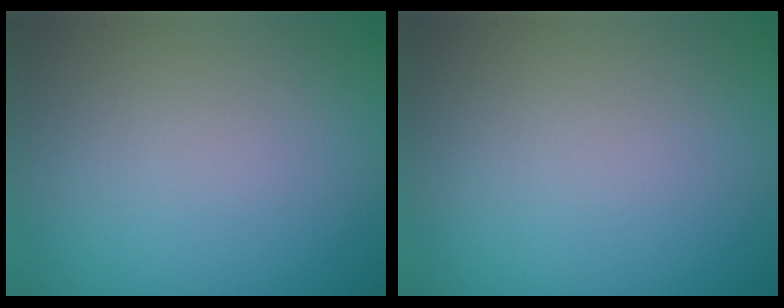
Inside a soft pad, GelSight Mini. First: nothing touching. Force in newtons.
{"total": 0.0}